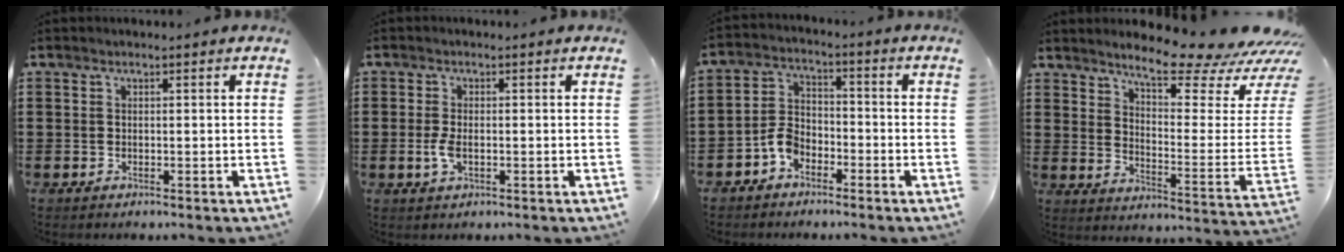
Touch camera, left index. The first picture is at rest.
{"total": 2.9, "force": [-0.5, 1.2, 2.6], "torque": [-0.068, -0.008, -0.015]}
{"total": 4.6, "force": [-3.0, 2.7, 2.1], "torque": [-0.054, 0.009, -0.061]}
{"total": 10.1, "force": [8.9, 0.9, 4.7], "torque": [-0.087, -0.074, 0.146]}